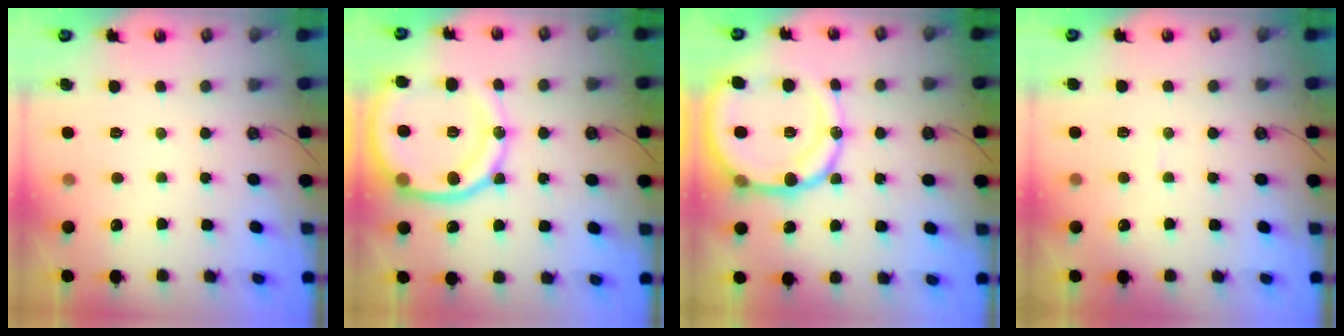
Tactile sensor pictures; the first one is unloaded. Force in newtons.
{"total": 19.2, "press": 19.1, "slide": 1.9}
{"total": 20.6, "press": 20.2, "slide": 3.9}
{"total": 4.1, "press": 4.0, "slide": 1.0}